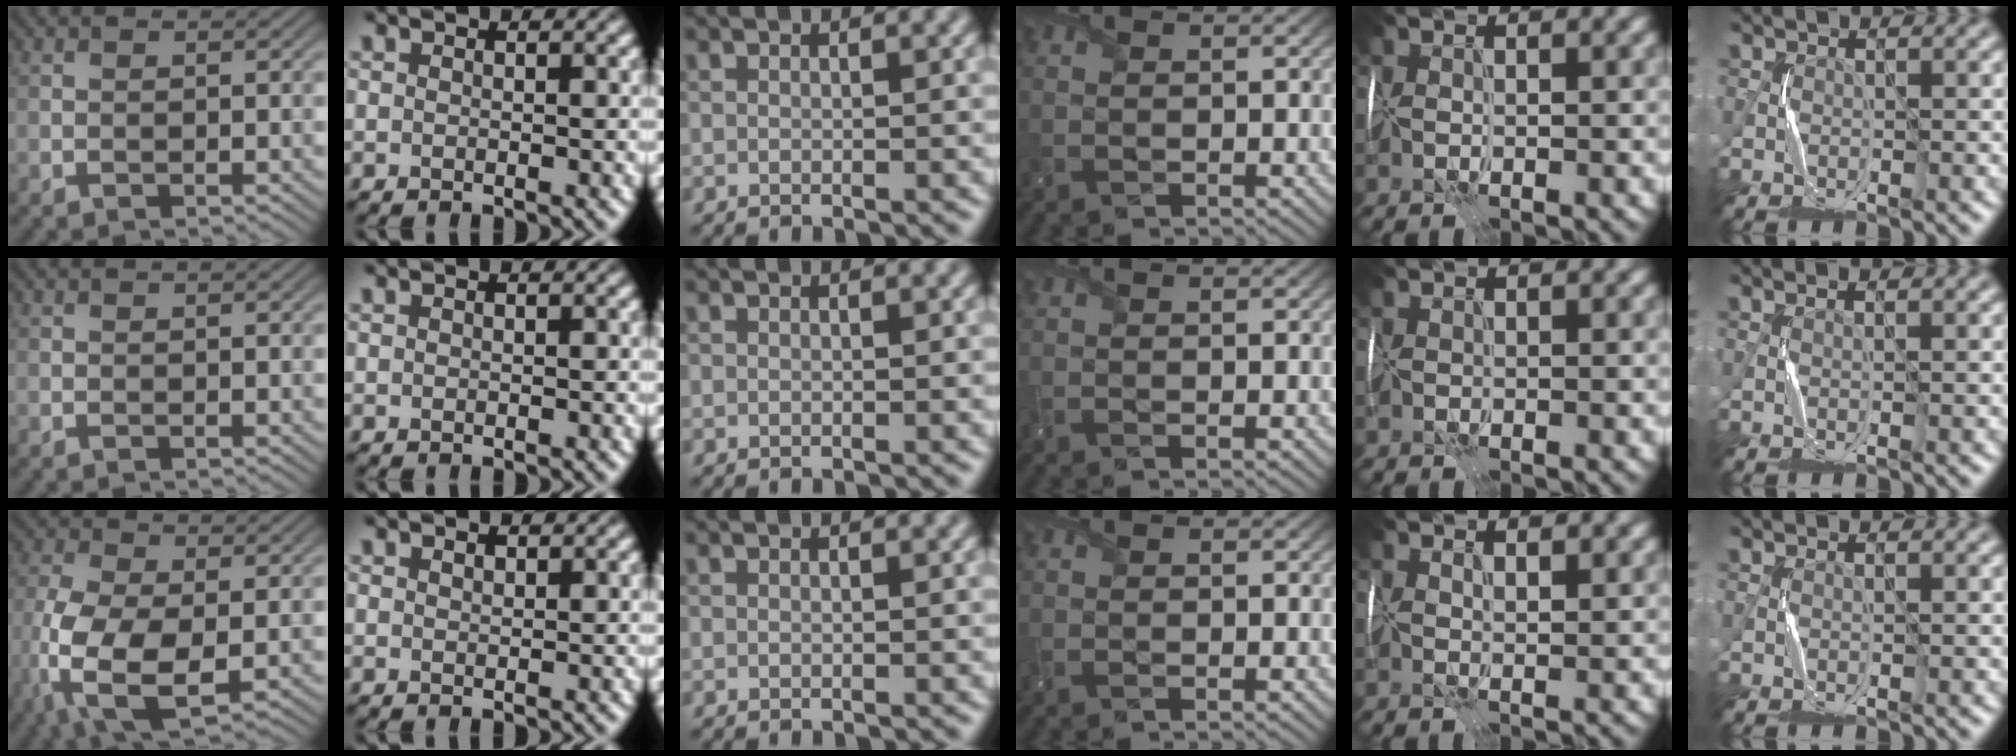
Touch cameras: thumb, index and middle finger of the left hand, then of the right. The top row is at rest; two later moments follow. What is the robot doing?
{"motion": "wrap", "object": "felt sheet"}